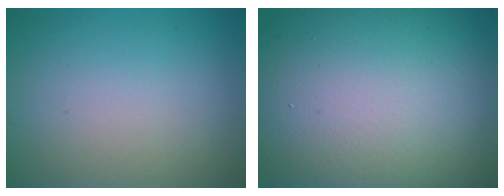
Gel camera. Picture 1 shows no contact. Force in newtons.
{"total": 18.3, "press": 18.3, "slide": 0.7}